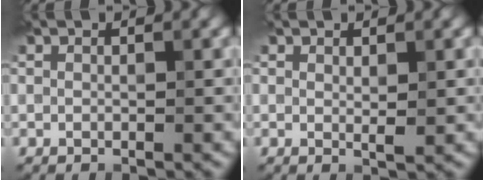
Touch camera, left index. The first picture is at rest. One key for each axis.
{"total": 1.1, "fx": 0.5, "fy": 0.2, "fz": 0.9, "tx": -0.020, "ty": -0.002, "tz": 0.008}